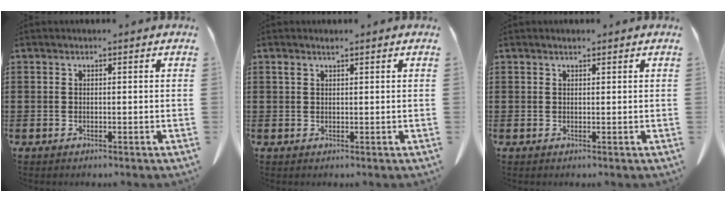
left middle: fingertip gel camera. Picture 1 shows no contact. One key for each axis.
{"total": 1.0, "fx": 0.7, "fy": 0.2, "fz": 0.7, "tx": -0.016, "ty": 0.001, "tz": 0.012}
{"total": 0.6, "fx": 0.5, "fy": 0.1, "fz": 0.3, "tx": -0.006, "ty": 0.002, "tz": 0.009}